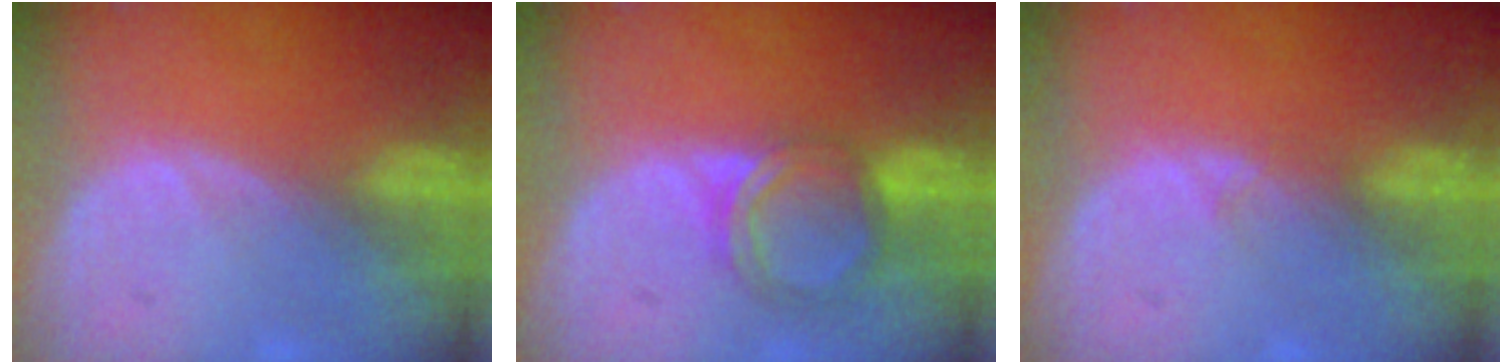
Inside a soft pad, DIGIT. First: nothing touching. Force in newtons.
{"total": 4.7, "press": 4.4, "slide": 1.7}
{"total": 0.6, "press": 0.6, "slide": 0.1}